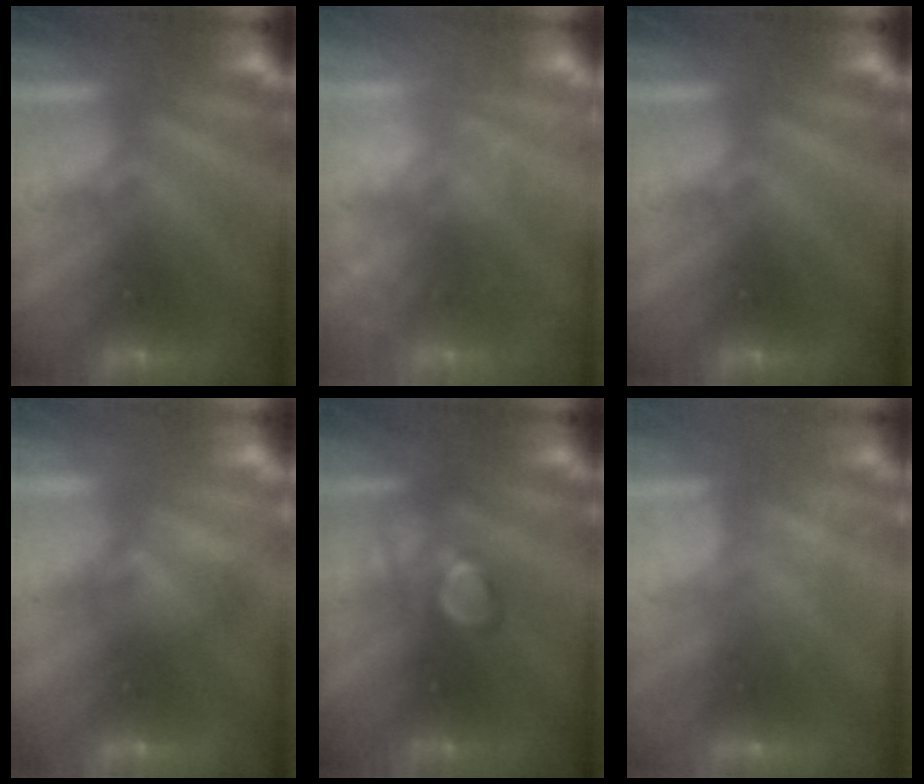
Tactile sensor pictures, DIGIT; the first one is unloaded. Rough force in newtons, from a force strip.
{"total": 7.6}
{"total": 0.0}
{"total": 1.3}
{"total": 2.8}
{"total": 2.3}